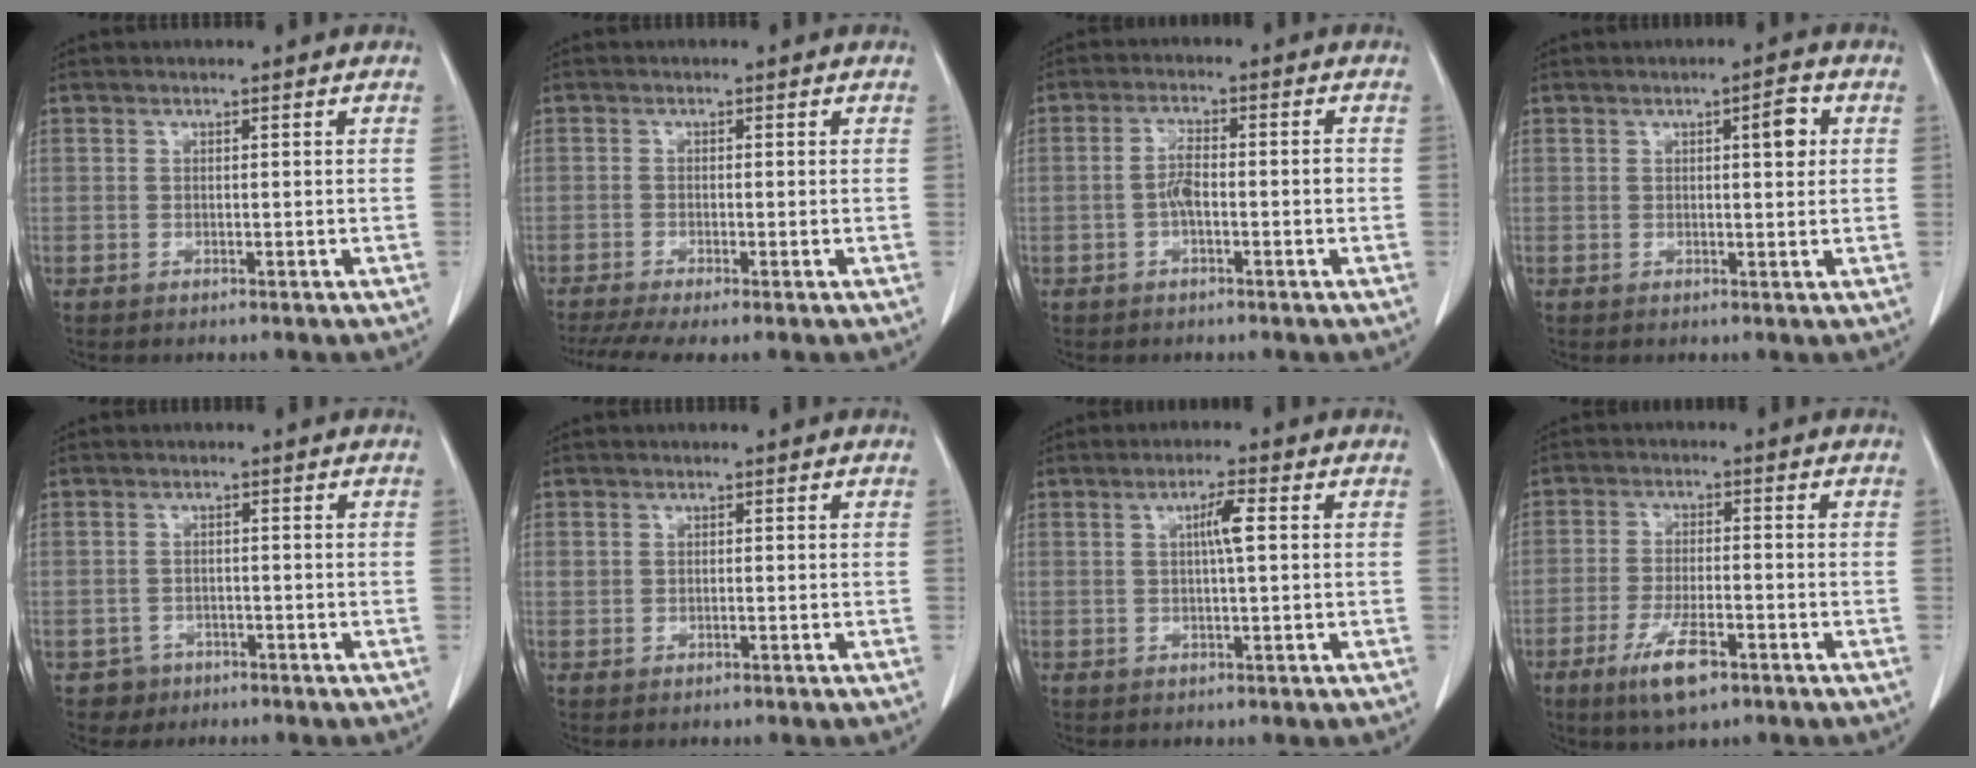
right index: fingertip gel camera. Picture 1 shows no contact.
{"total": 5.6, "force": [-3.9, 0.7, 4.0], "torque": [-0.070, -0.008, -0.067]}
{"total": 4.0, "force": [-0.8, 1.2, 3.8], "torque": [-0.076, 0.011, -0.015]}
{"total": 3.4, "force": [1.0, 0.8, 3.2], "torque": [-0.045, 0.004, 0.013]}
{"total": 2.7, "force": [-1.5, 2.3, -0.4], "torque": [0.008, 0.013, -0.023]}
{"total": 1.0, "force": [0.1, 0.7, 0.6], "torque": [-0.014, 0.008, 0.006]}
{"total": 3.4, "force": [0.7, 0.2, 3.4], "torque": [-0.059, 0.004, 0.011]}
{"total": 7.4, "force": [-4.2, 1.9, 5.8], "torque": [-0.112, -0.011, -0.070]}